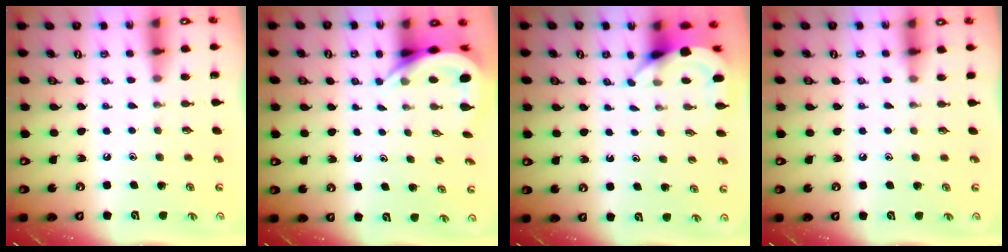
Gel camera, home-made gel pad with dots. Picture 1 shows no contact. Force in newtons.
{"total": 6.2, "press": 6.2, "slide": 0.4}
{"total": 3.7, "press": 3.7, "slide": 0.2}
{"total": 5.2, "press": 5.1, "slide": 0.7}